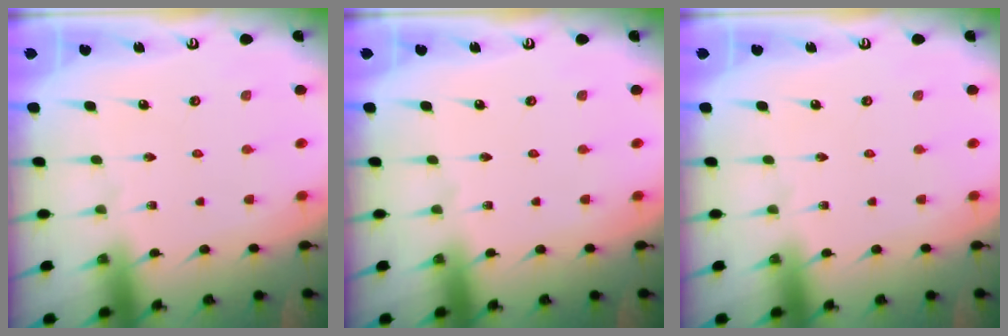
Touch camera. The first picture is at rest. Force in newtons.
{"total": 0.0}
{"total": 0.0}